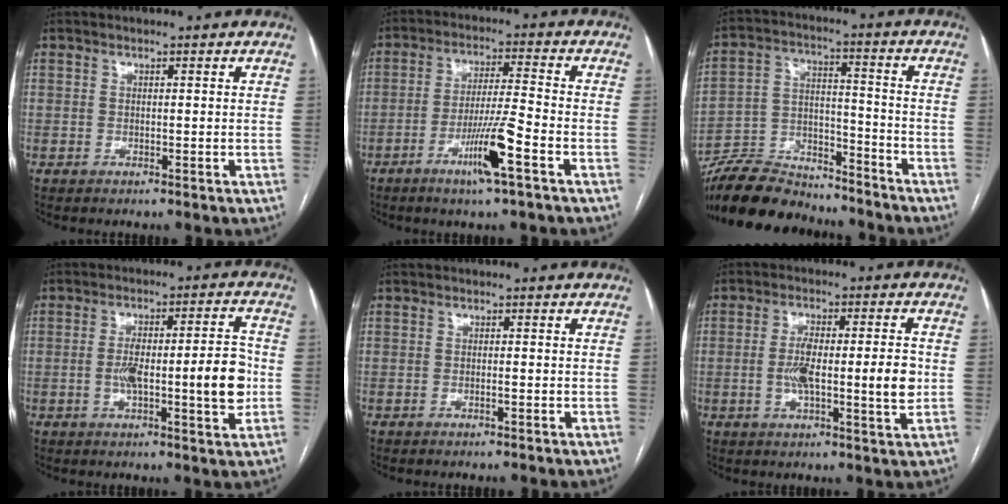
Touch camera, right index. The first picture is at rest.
{"total": 8.8, "force": [-4.3, -0.5, 7.7], "torque": [-0.144, -0.008, -0.079]}
{"total": 16.2, "force": [-14.9, 4.4, 4.6], "torque": [-0.089, 0.014, -0.253]}
{"total": 11.7, "force": [-1.4, 2.2, 11.4], "torque": [-0.177, 0.019, -0.020]}
{"total": 0.7, "force": [-0.3, 0.0, 0.6], "torque": [-0.013, 0.001, -0.004]}
{"total": 10.1, "force": [-0.9, 1.7, 9.9], "torque": [-0.166, 0.013, -0.016]}